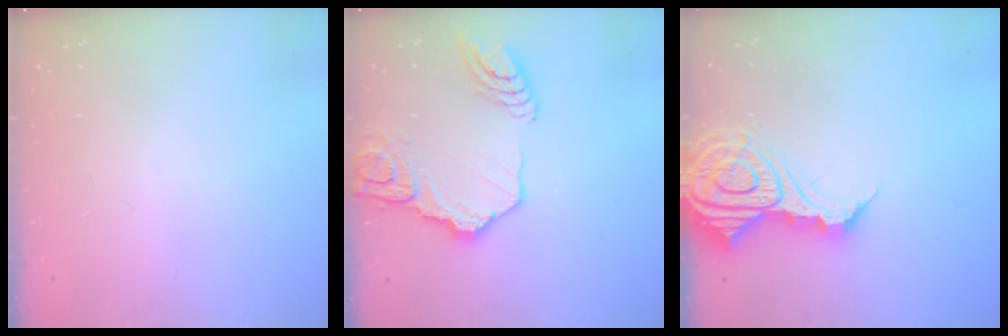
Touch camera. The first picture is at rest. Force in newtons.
{"total": 18.1, "press": 18.0, "slide": 2.0}
{"total": 20.1, "press": 19.9, "slide": 2.7}